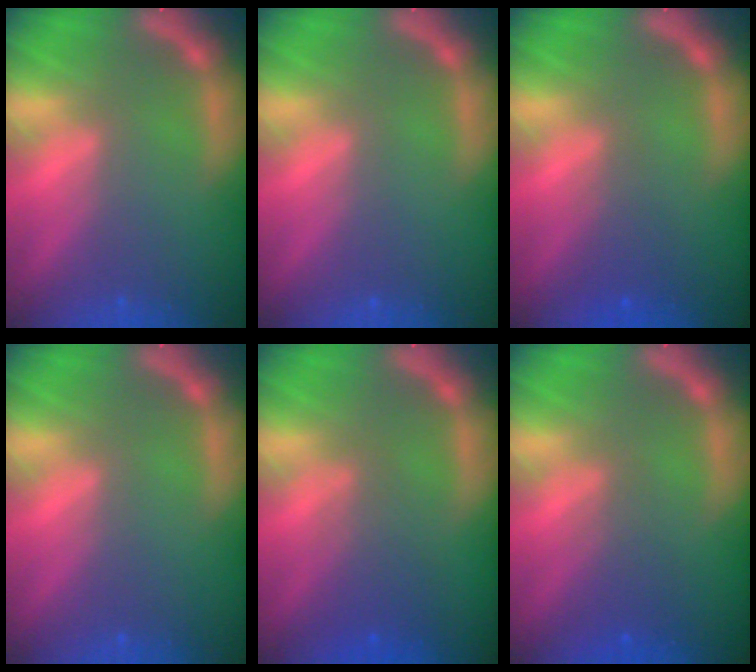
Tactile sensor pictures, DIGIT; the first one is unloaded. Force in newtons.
{"total": 0.0}
{"total": 2.0}
{"total": 0.0}
{"total": 3.0}
{"total": 2.5}